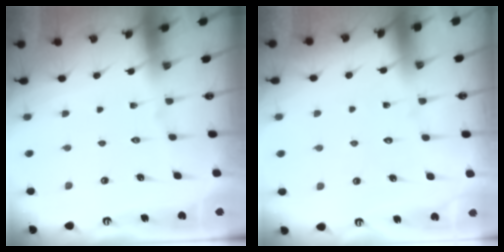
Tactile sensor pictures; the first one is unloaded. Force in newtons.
{"total": 4.8, "press": 4.7, "slide": 0.5}